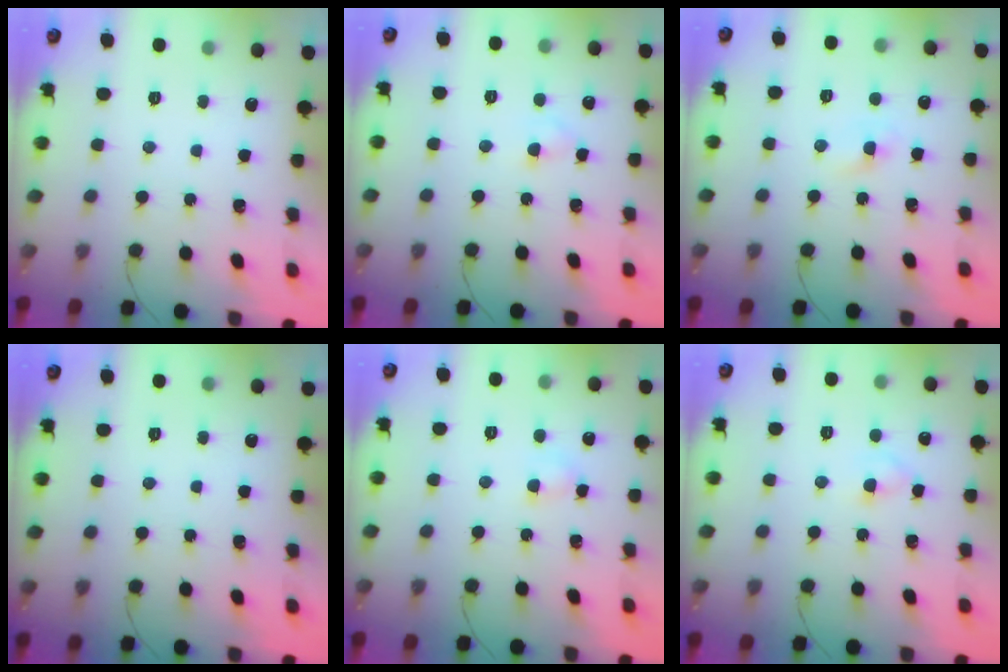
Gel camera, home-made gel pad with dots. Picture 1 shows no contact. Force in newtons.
{"total": 2.2, "press": 2.0, "slide": 0.8}
{"total": 1.0, "press": 0.8, "slide": 0.6}
{"total": 0.0}
{"total": 3.2, "press": 3.0, "slide": 1.2}
{"total": 2.6, "press": 2.4, "slide": 1.0}